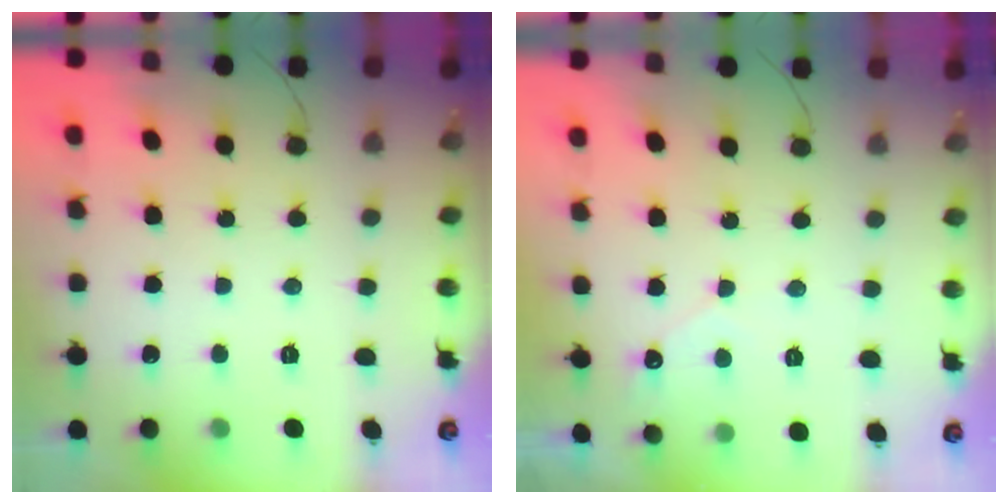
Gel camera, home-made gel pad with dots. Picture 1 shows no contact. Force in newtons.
{"total": 2.7, "press": 2.7, "slide": 0.1}